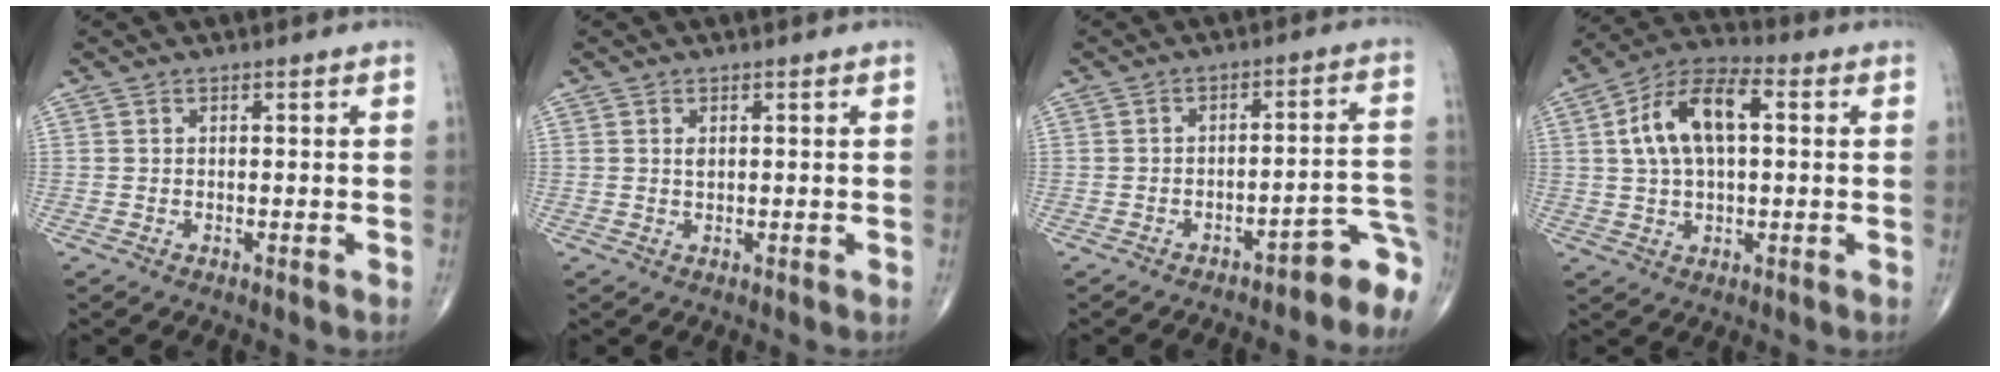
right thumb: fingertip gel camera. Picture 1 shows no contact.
{"total": 1.0, "force": [0.4, 0.6, 0.7], "torque": [-0.010, -0.002, 0.008]}
{"total": 8.0, "force": [-6.4, 2.3, 4.2], "torque": [-0.006, 0.093, -0.086]}
{"total": 13.0, "force": [2.6, 6.7, 10.9], "torque": [-0.201, 0.026, 0.039]}